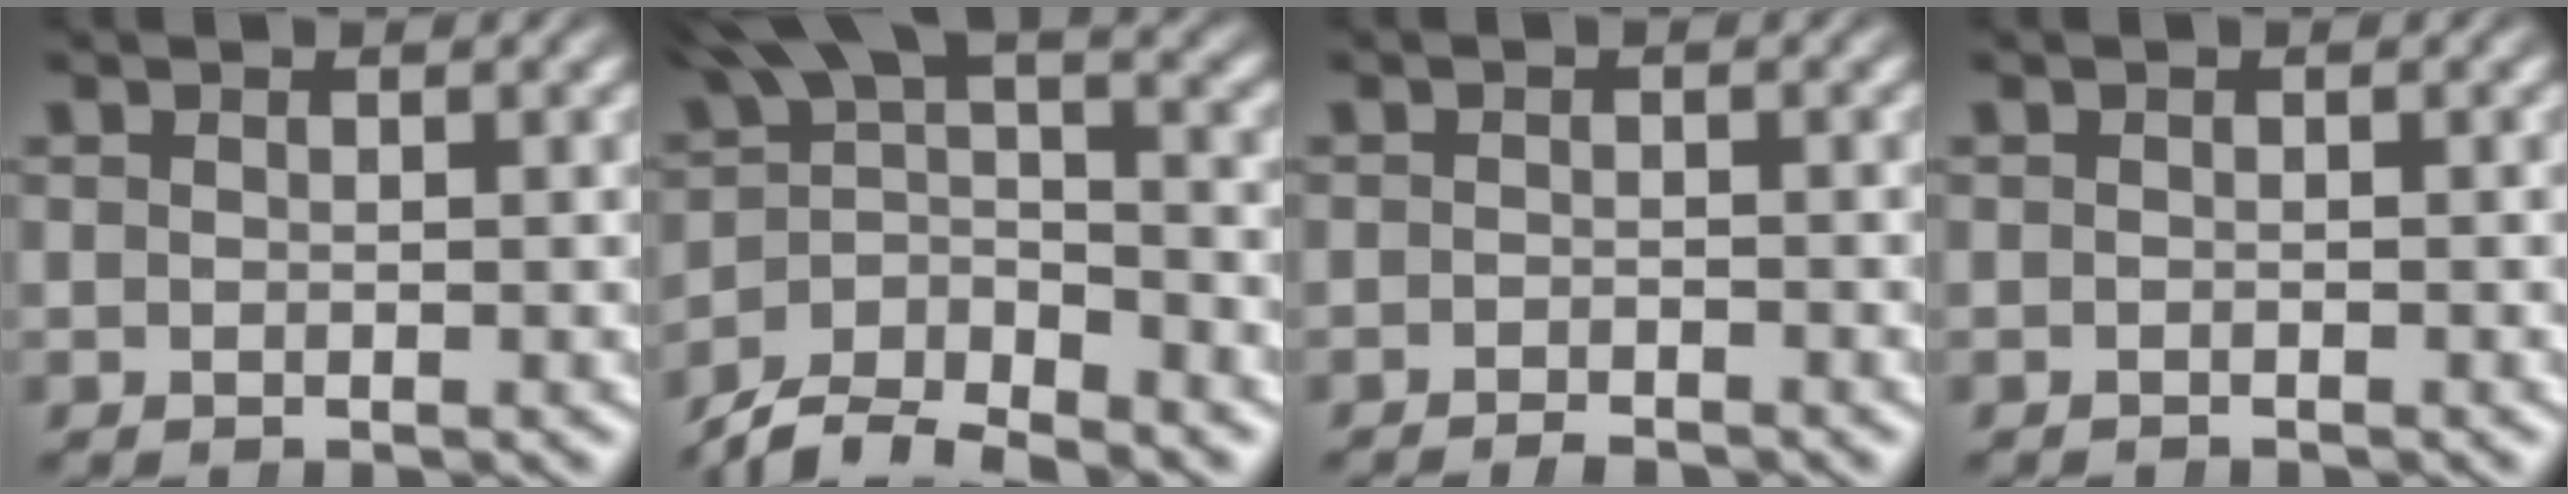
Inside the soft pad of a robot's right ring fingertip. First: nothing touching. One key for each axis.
{"total": 8.2, "fx": -3.3, "fy": 5.6, "fz": 5.0, "tx": -0.075, "ty": -0.014, "tz": -0.061}
{"total": 1.7, "fx": -1.7, "fy": -0.1, "fz": 0.1, "tx": 0.008, "ty": -0.001, "tz": -0.029}
{"total": 0.6, "fx": -0.5, "fy": -0.3, "fz": 0.0, "tx": 0.003, "ty": 0.000, "tz": -0.007}